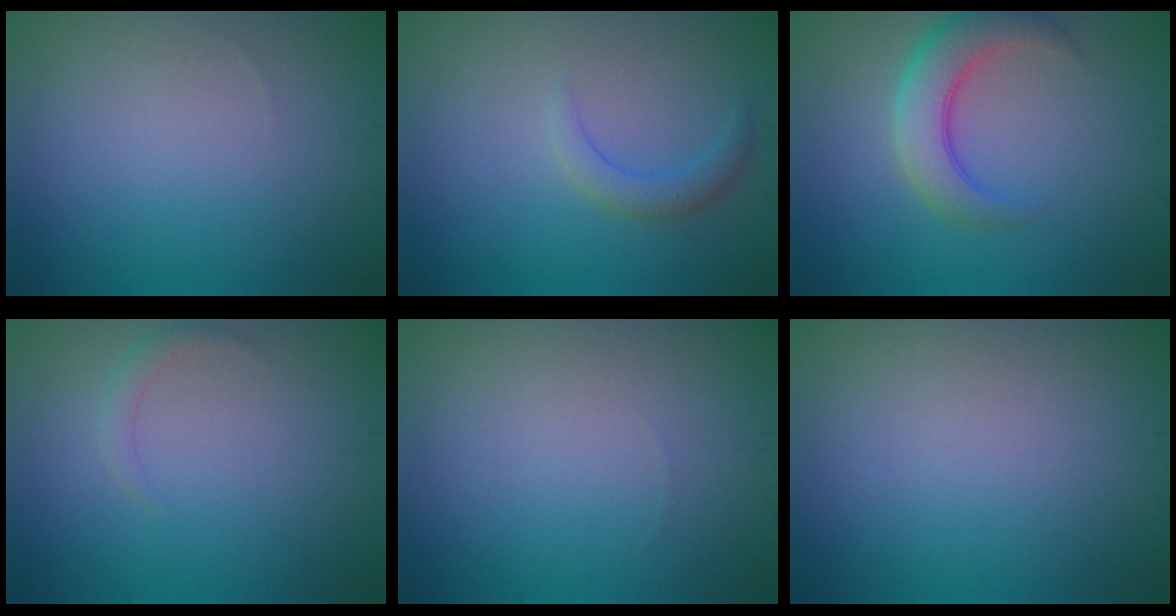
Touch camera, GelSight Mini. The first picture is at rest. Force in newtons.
{"total": 1.9, "press": 1.9, "slide": 0.2}
{"total": 4.7, "press": 4.7, "slide": 0.2}
{"total": 1.0, "press": 1.0, "slide": 0.1}
{"total": 0.0}
{"total": 0.0}